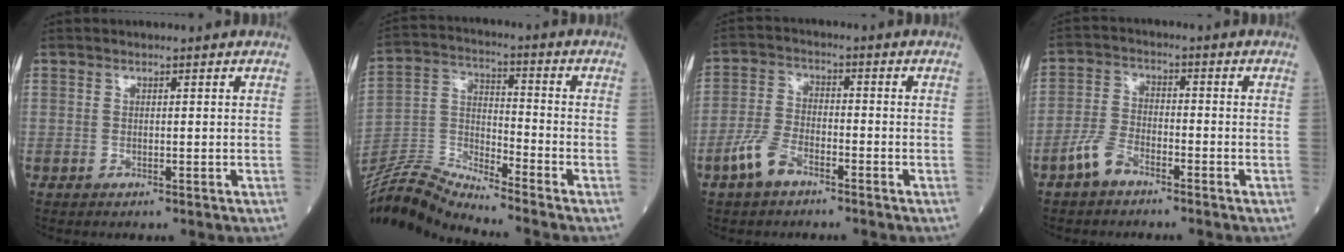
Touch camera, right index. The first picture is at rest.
{"total": 11.9, "force": [-11.7, -1.5, 2.0], "torque": [-0.052, 0.021, -0.228]}
{"total": 5.8, "force": [-3.8, 2.5, 3.6], "torque": [-0.089, 0.003, -0.077]}
{"total": 4.9, "force": [-3.5, 2.1, 2.7], "torque": [-0.067, 0.006, -0.073]}